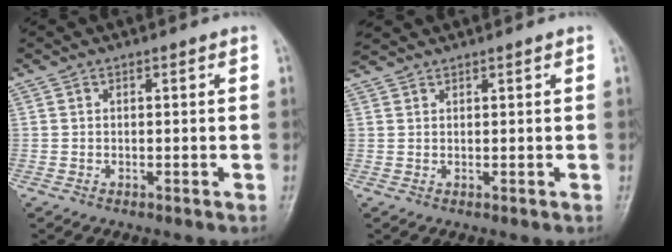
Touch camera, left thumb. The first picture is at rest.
{"total": 2.5, "force": [2.4, 0.3, 0.6], "torque": [-0.011, 0.017, 0.048]}